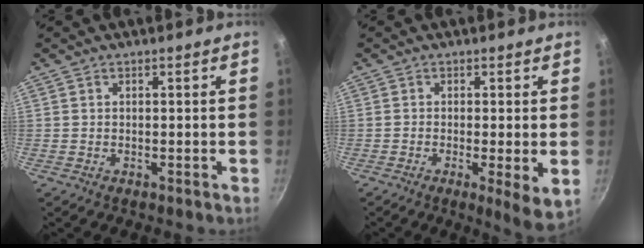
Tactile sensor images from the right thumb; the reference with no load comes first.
{"total": 6.3, "force": [-1.2, 1.1, 6.1], "torque": [-0.090, -0.011, -0.016]}